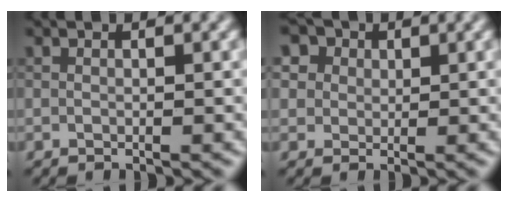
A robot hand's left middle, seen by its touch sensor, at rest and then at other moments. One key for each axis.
{"total": 7.2, "fx": 3.8, "fy": 5.3, "fz": 3.1, "tx": -0.065, "ty": 0.021, "tz": 0.046}